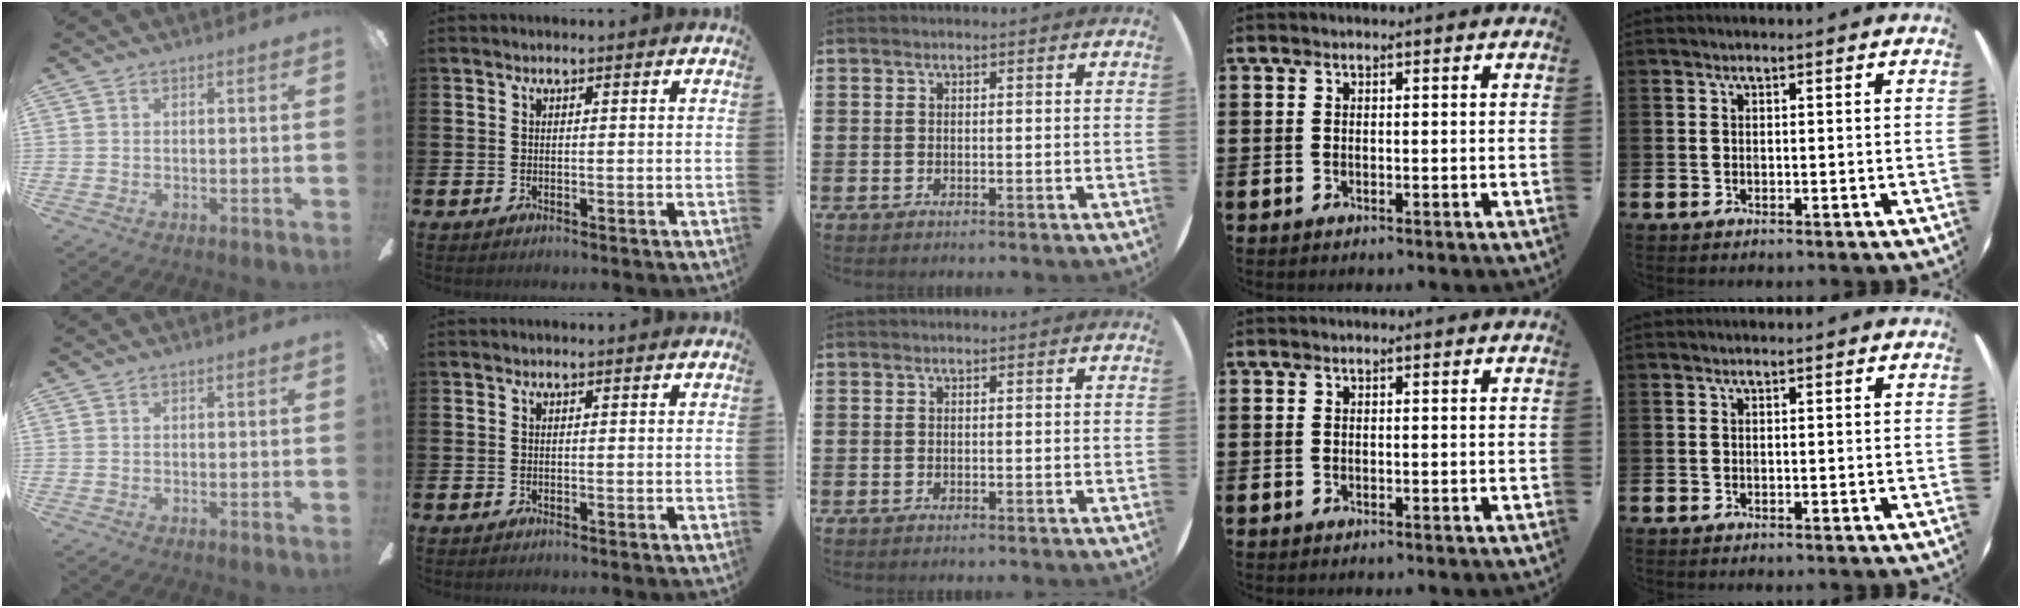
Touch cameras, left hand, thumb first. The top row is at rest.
{}